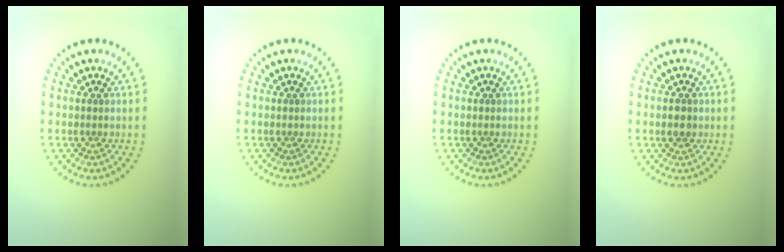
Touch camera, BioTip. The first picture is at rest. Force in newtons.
{"total": 0.0}
{"total": 0.0}
{"total": 1.7, "press": 1.7, "slide": 0.2}